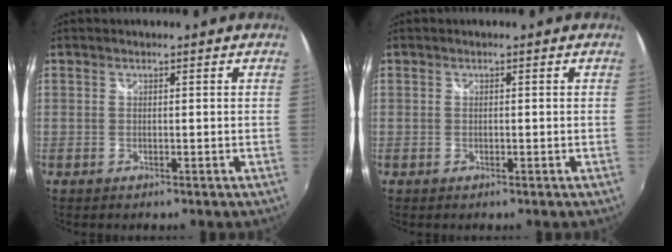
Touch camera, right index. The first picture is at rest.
{"total": 0.0}